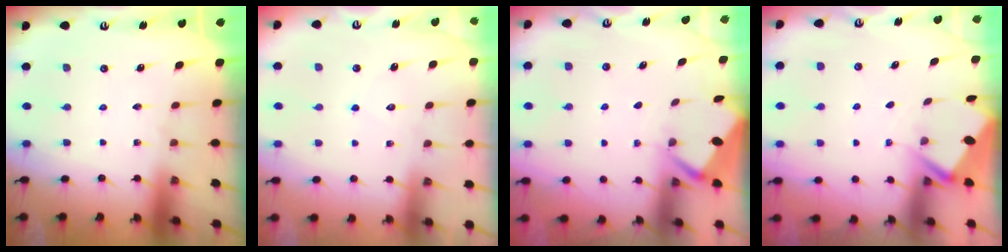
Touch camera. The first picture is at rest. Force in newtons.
{"total": 3.8, "press": 3.8, "slide": 0.2}
{"total": 2.9, "press": 2.8, "slide": 0.4}
{"total": 2.8, "press": 2.8, "slide": 0.4}